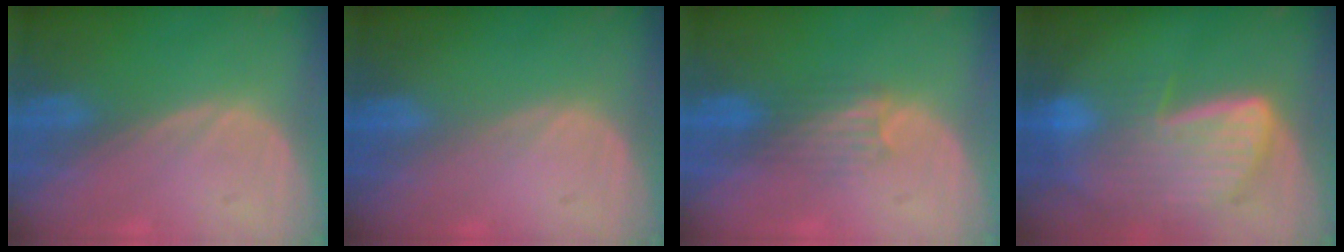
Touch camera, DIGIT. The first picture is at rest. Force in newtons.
{"total": 0.0}
{"total": 3.3, "press": 3.2, "slide": 0.8}
{"total": 9.3, "press": 8.1, "slide": 4.6}